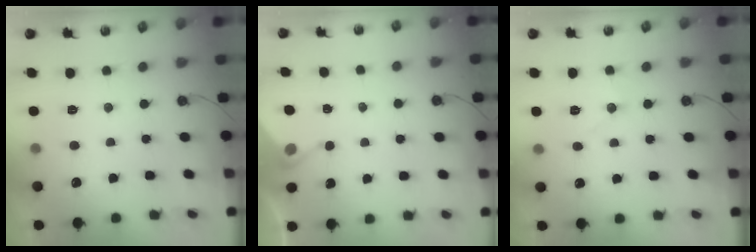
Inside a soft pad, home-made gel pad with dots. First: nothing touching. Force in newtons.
{"total": 3.6, "press": 3.6, "slide": 0.5}
{"total": 8.4, "press": 8.4, "slide": 0.5}